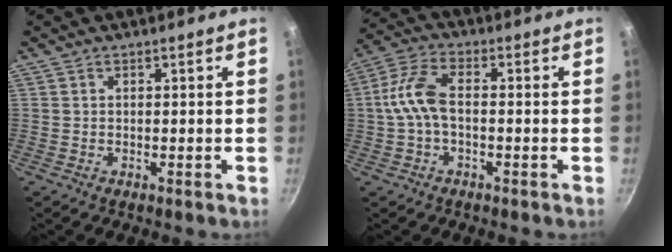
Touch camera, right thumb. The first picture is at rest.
{"total": 7.9, "force": [-0.9, 4.2, 6.6], "torque": [-0.141, 0.031, -0.030]}